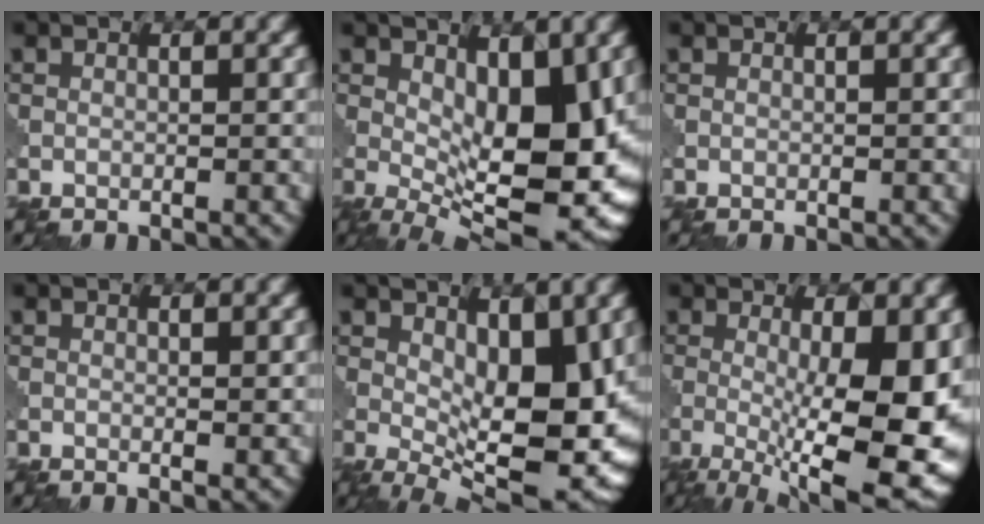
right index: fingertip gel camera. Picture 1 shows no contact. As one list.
[{"total": 11.9, "force": [0.6, 5.1, 10.7], "torque": [-0.149, -0.013, 0.011]}, {"total": 0.0}, {"total": 1.0, "force": [0.1, 0.2, 0.9], "torque": [-0.012, -0.003, 0.001]}, {"total": 10.7, "force": [0.6, 4.8, 9.5], "torque": [-0.139, -0.012, 0.011]}, {"total": 13.3, "force": [-1.7, 3.9, 12.6], "torque": [-0.176, -0.019, -0.017]}]